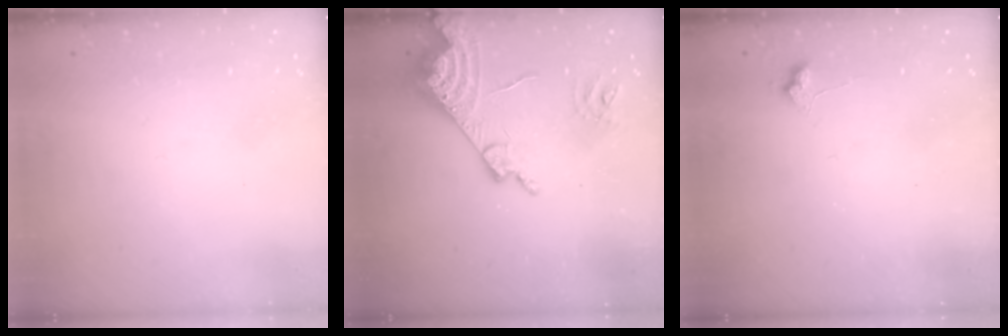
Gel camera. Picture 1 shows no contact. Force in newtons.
{"total": 13.6, "press": 13.6, "slide": 1.5}
{"total": 7.0, "press": 6.9, "slide": 0.8}